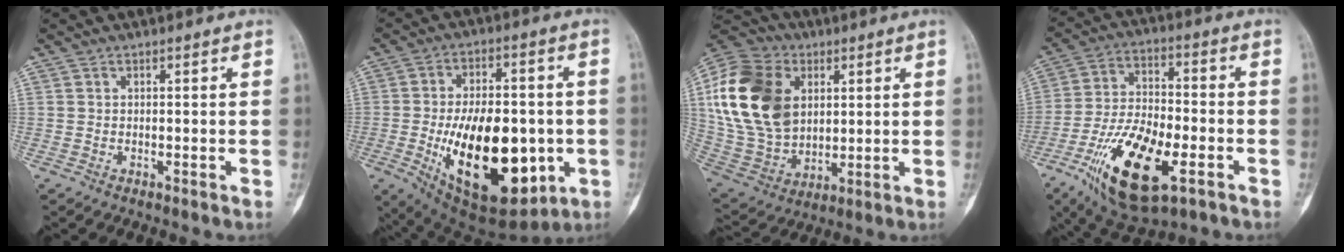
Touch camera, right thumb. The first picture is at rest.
{"total": 25.1, "force": [-5.1, 13.0, 20.8], "torque": [-0.320, -0.006, -0.052]}
{"total": 22.9, "force": [5.1, 16.4, 15.1], "torque": [-0.292, -0.007, 0.100]}
{"total": 19.7, "force": [-8.2, 8.4, 15.8], "torque": [-0.290, 0.021, -0.137]}